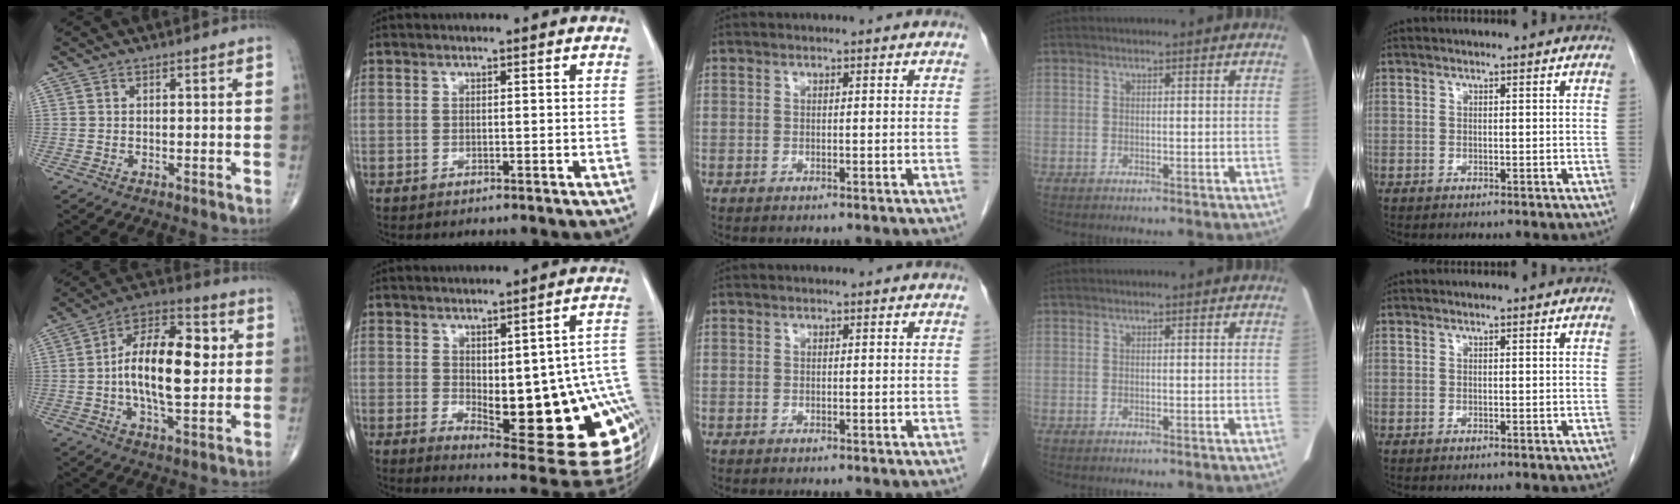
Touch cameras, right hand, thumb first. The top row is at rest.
{"thumb": {"total": 17.0, "force": [0.9, 7.7, 15.1], "torque": [-0.244, 0.020, 0.007]}, "index": {"total": 21.9, "force": [-3.1, 5.7, 20.9], "torque": [-0.190, 0.004, -0.014]}}